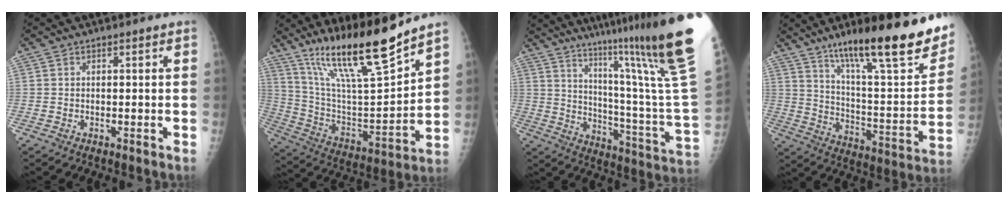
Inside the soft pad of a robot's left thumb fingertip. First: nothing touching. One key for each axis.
{"total": 20.7, "fx": 15.7, "fy": 2.1, "fz": 13.2, "tx": -0.204, "ty": -0.078, "tz": 0.289}
{"total": 33.8, "fx": 22.4, "fy": 1.8, "fz": 25.3, "tx": -0.291, "ty": -0.134, "tz": 0.320}
{"total": 26.8, "fx": 17.4, "fy": 5.3, "fz": 19.8, "tx": -0.269, "ty": -0.064, "tz": 0.274}